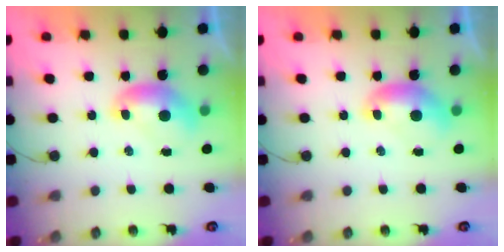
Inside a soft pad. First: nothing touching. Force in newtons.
{"total": 0.0}